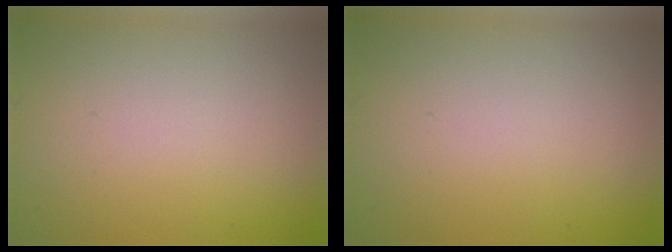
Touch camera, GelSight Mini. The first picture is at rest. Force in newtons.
{"total": 0.0}